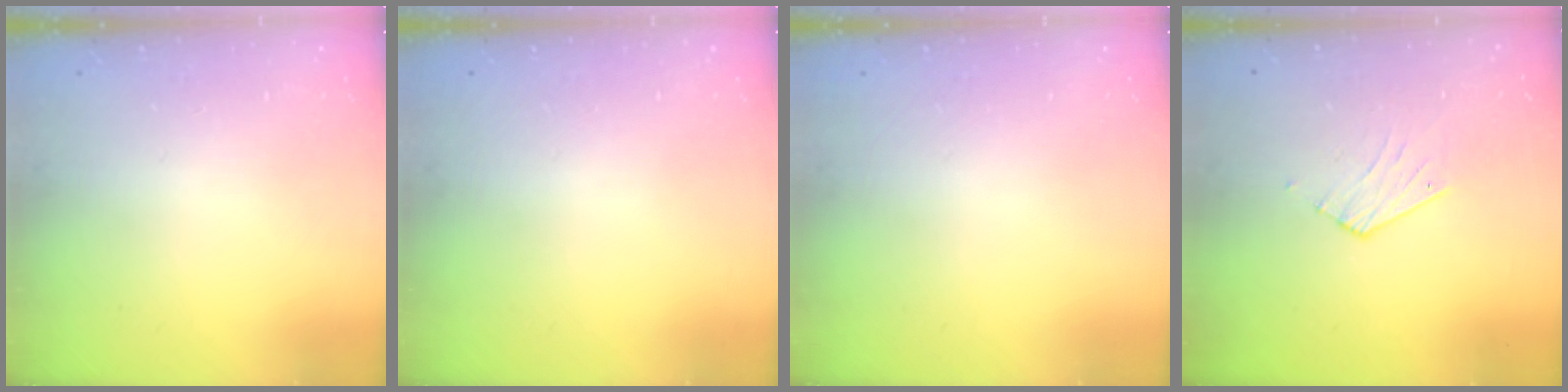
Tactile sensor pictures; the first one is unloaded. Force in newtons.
{"total": 0.0}
{"total": 0.0}
{"total": 3.9, "press": 3.9, "slide": 0.3}